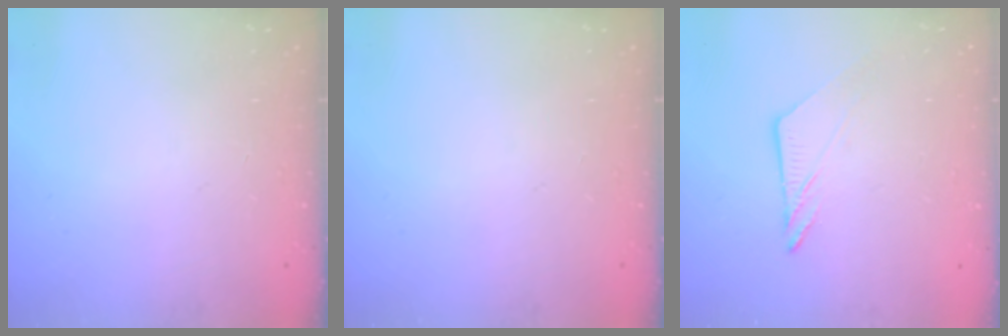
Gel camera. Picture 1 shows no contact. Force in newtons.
{"total": 0.0}
{"total": 7.6, "press": 7.6, "slide": 0.1}